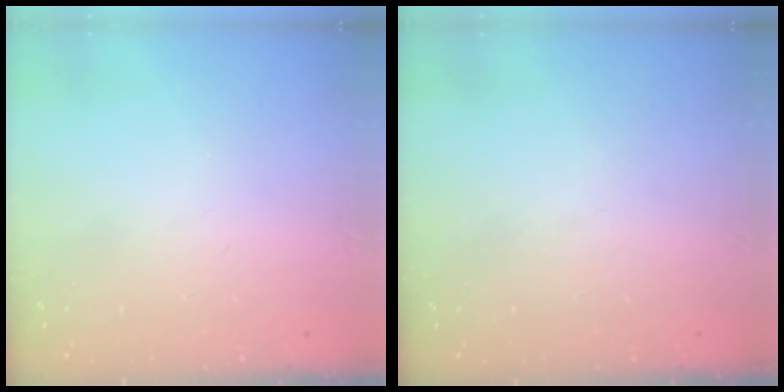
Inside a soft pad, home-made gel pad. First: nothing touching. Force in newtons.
{"total": 0.0}